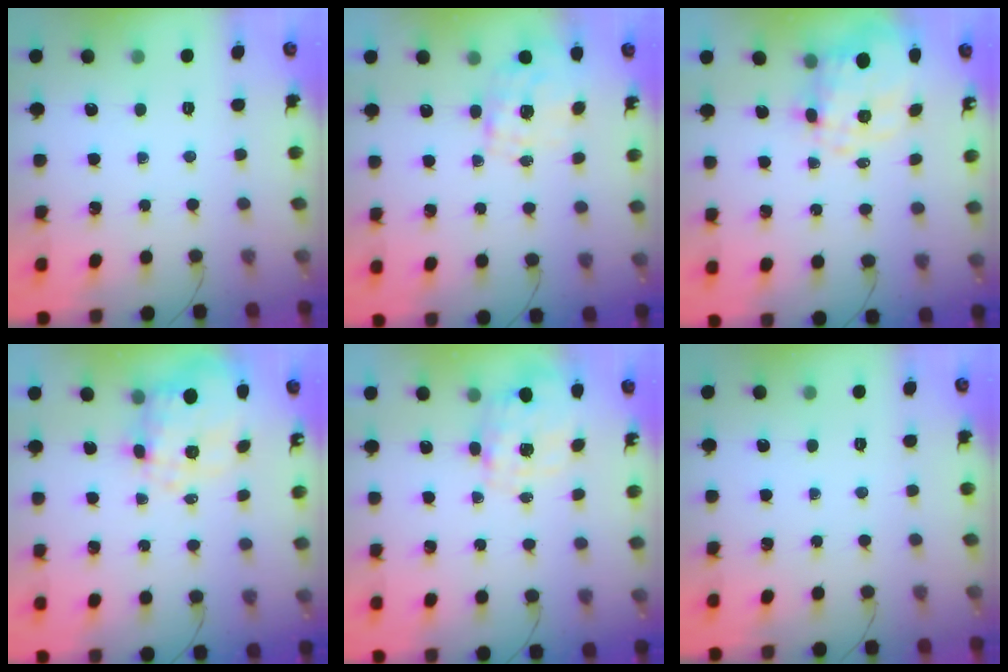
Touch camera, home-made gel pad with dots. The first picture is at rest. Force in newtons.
{"total": 1.6, "press": 1.4, "slide": 0.8}
{"total": 5.2, "press": 4.6, "slide": 2.4}
{"total": 3.8, "press": 3.0, "slide": 2.3}
{"total": 2.8, "press": 2.6, "slide": 0.8}
{"total": 0.0}